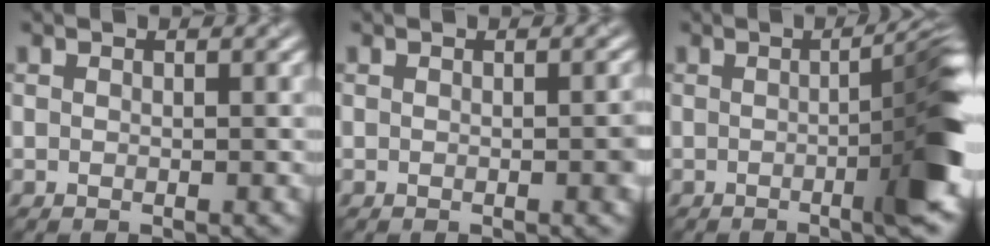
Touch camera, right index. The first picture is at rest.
{"total": 1.3, "force": [-0.2, 0.2, 1.2], "torque": [-0.014, 0.004, -0.001]}
{"total": 7.0, "force": [-0.8, 1.2, 6.9], "torque": [-0.079, 0.005, -0.011]}